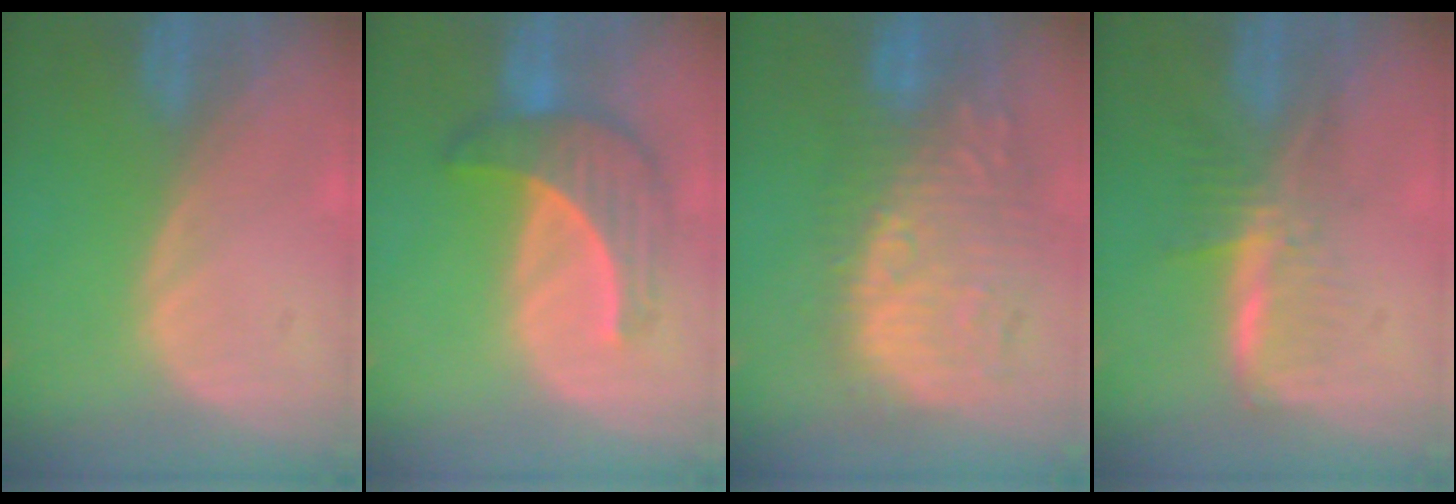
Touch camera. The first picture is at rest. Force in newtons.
{"total": 6.9, "press": 6.8, "slide": 1.2}
{"total": 11.8, "press": 11.2, "slide": 3.9}
{"total": 5.8, "press": 5.2, "slide": 2.7}